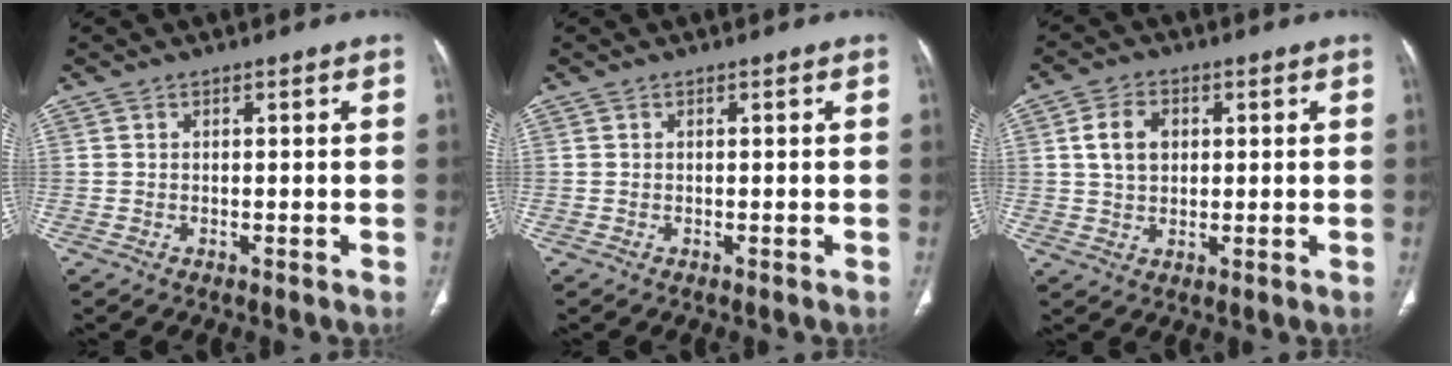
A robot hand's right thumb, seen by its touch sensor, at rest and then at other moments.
{"total": 0.0}
{"total": 6.3, "force": [1.5, 4.6, 4.1], "torque": [-0.059, -0.001, 0.026]}